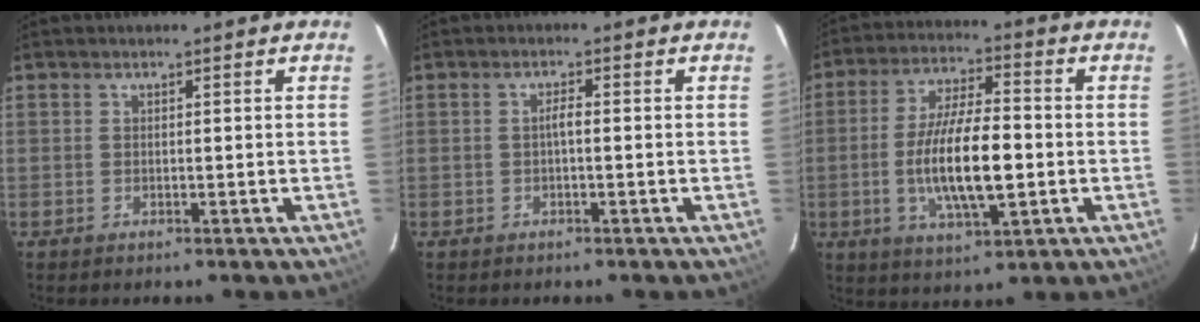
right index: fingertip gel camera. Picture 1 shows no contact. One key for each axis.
{"total": 1.4, "fx": -0.3, "fy": 0.2, "fz": 1.3, "tx": -0.024, "ty": 0.007, "tz": -0.006}
{"total": 13.5, "fx": -2.2, "fy": 4.2, "fz": 12.7, "tx": -0.243, "ty": -0.008, "tz": -0.036}